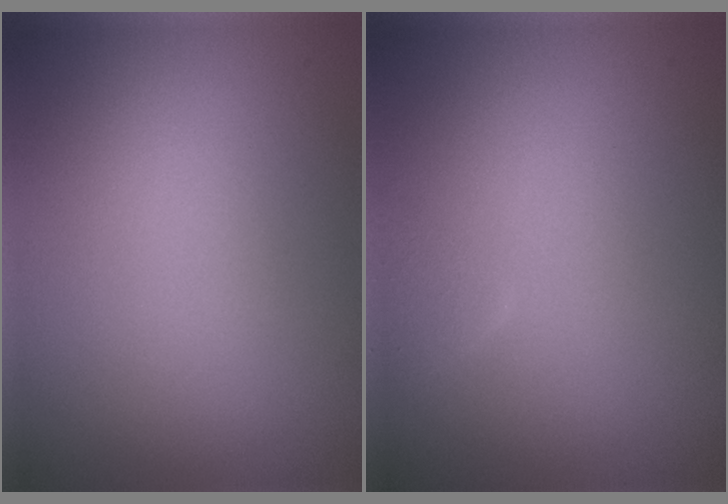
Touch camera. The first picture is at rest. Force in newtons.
{"total": 0.9, "press": 0.9, "slide": 0.1}